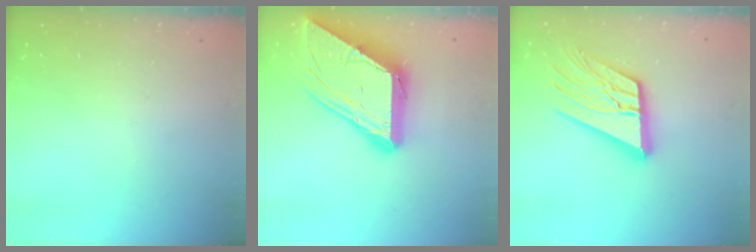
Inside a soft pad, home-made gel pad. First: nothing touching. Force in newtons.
{"total": 17.5, "press": 17.4, "slide": 1.7}
{"total": 17.6, "press": 17.5, "slide": 2.2}